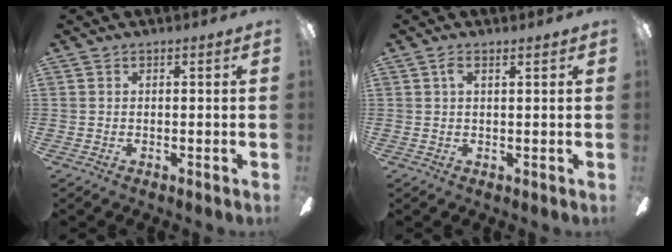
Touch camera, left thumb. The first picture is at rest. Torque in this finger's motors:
{"motor_torque": [0.07, 0.10, -0.01, 0.24, 0.06]}